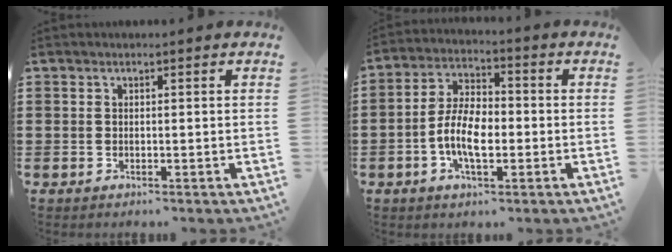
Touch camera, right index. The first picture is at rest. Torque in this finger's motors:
{"motor_torque": [1.67, 0.47, 0.70, 0.12]}